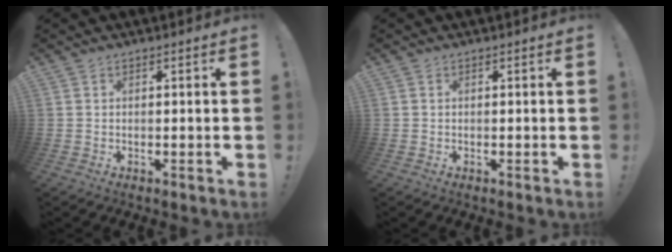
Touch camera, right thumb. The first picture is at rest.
{"total": 0.0}